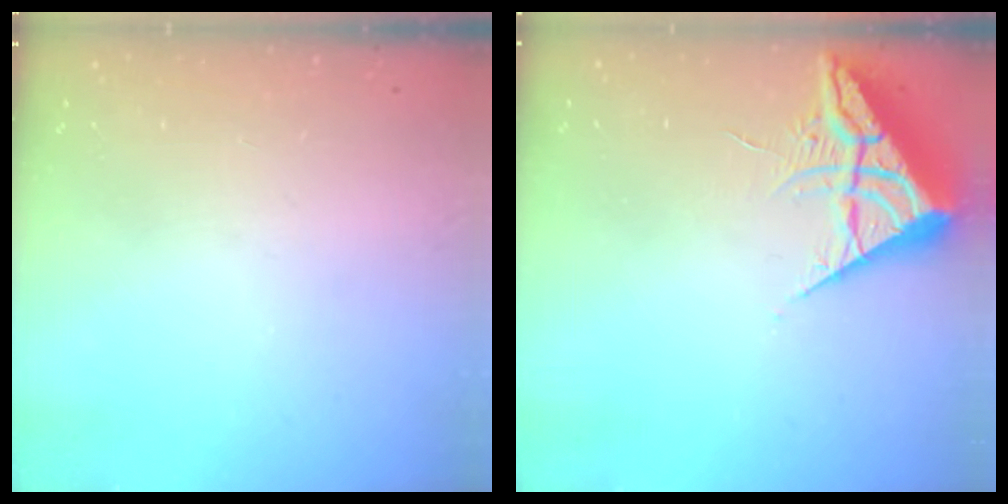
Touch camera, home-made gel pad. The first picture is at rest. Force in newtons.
{"total": 7.1, "press": 7.1, "slide": 0.4}